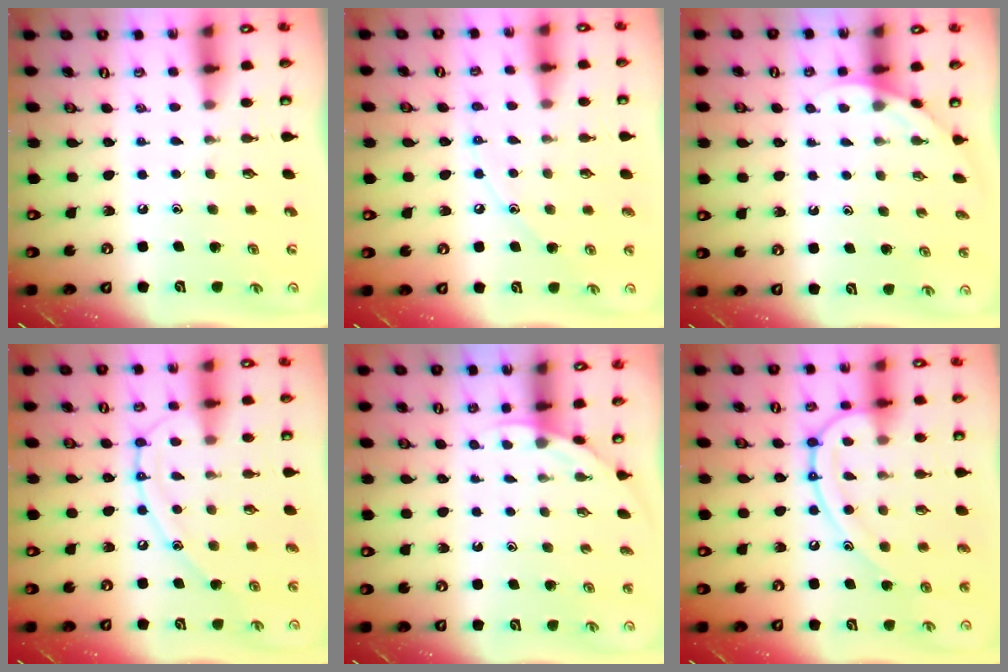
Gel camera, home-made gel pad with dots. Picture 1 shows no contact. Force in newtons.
{"total": 6.6, "press": 6.6, "slide": 0.4}
{"total": 2.0, "press": 2.0, "slide": 0.0}
{"total": 12.4, "press": 12.3, "slide": 1.1}
{"total": 1.9, "press": 1.9, "slide": 0.1}
{"total": 17.0, "press": 16.9, "slide": 1.7}